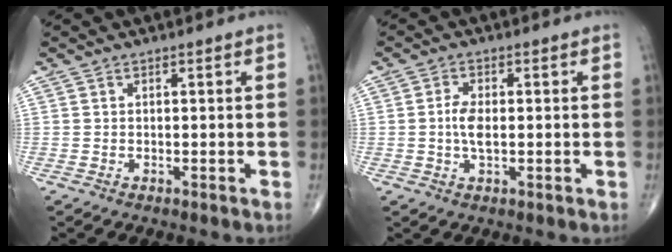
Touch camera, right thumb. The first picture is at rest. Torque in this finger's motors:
{"motor_torque": [2.80, 2.21, 0.13, -0.23, 0.01]}